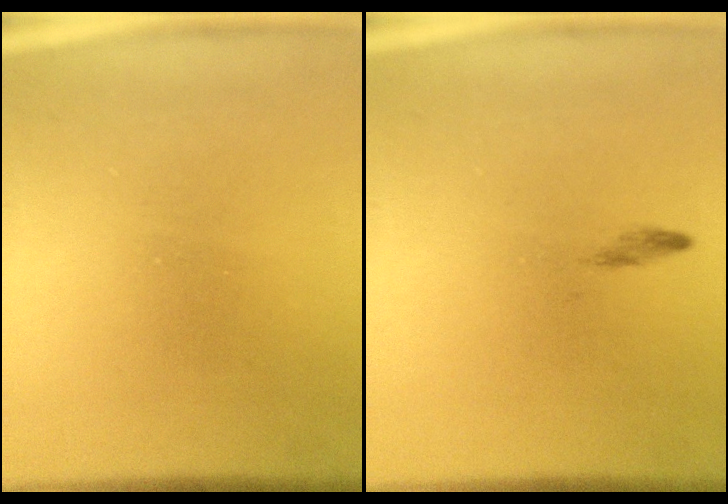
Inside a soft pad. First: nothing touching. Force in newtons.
{"total": 0.7}